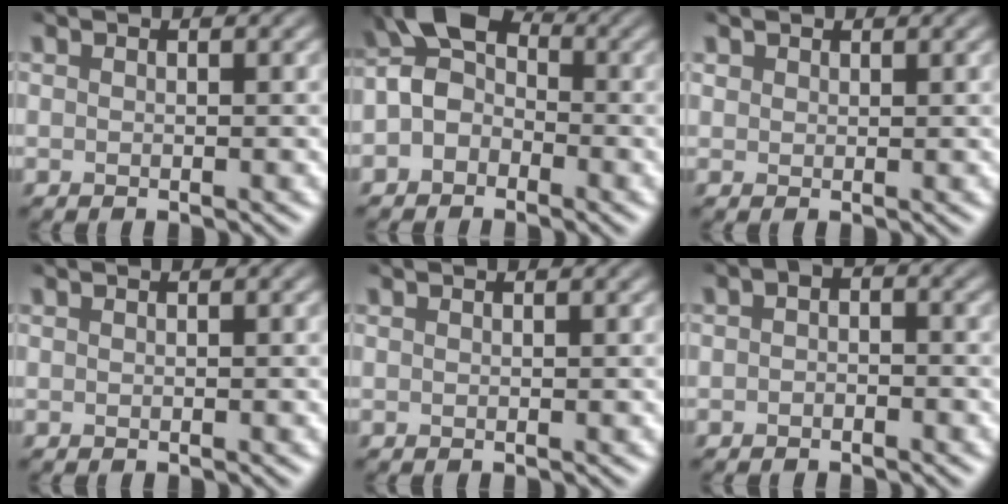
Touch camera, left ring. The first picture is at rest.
{"total": 6.1, "force": [-1.4, 4.6, 3.9], "torque": [-0.064, 0.019, -0.038]}
{"total": 0.7, "force": [0.6, 0.4, -0.2], "torque": [-0.002, 0.001, 0.020]}
{"total": 0.6, "force": [0.1, 0.2, 0.6], "torque": [-0.010, 0.002, 0.003]}
{"total": 0.0}
{"total": 1.7, "force": [-0.6, 1.1, 1.1], "torque": [-0.017, 0.005, -0.010]}